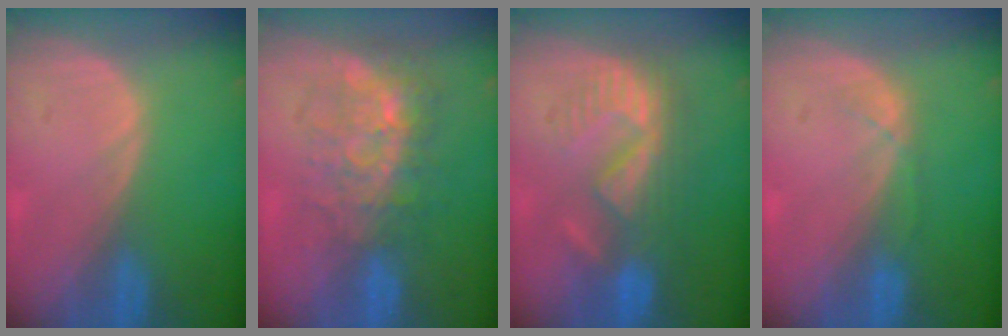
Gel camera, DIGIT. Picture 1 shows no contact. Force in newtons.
{"total": 9.0, "press": 7.6, "slide": 4.8}
{"total": 8.7, "press": 8.2, "slide": 3.0}
{"total": 1.4, "press": 1.3, "slide": 0.3}